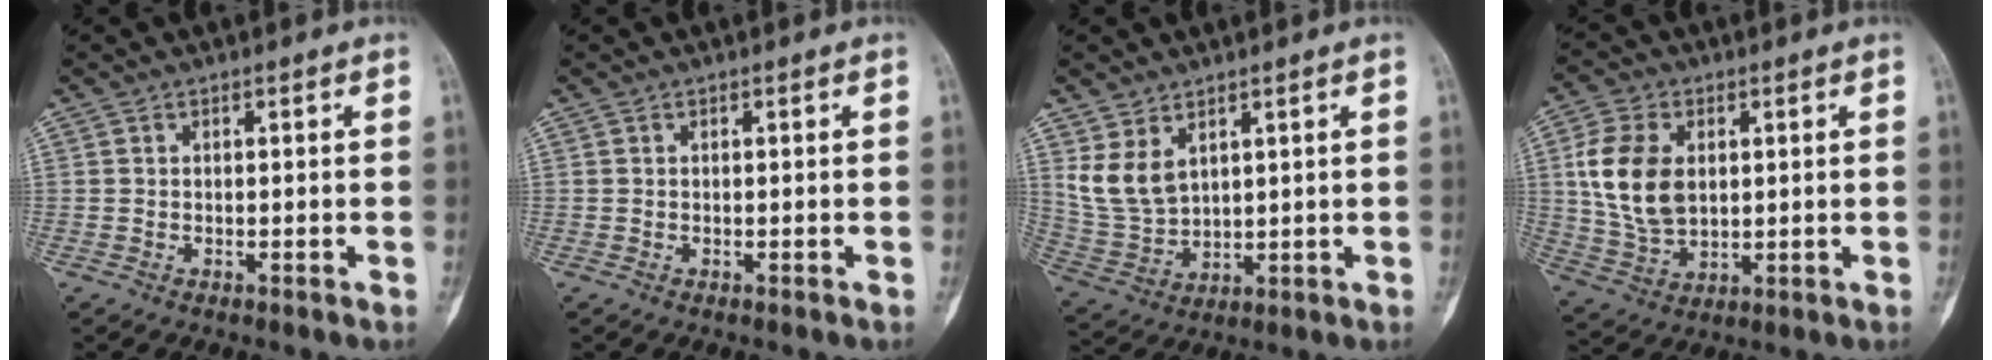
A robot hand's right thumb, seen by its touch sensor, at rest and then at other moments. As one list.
[{"total": 0.0}, {"total": 7.8, "force": [3.8, 4.9, 4.8], "torque": [-0.086, -0.018, 0.095]}, {"total": 12.6, "force": [2.2, 8.3, 9.2], "torque": [-0.171, -0.006, 0.048]}]